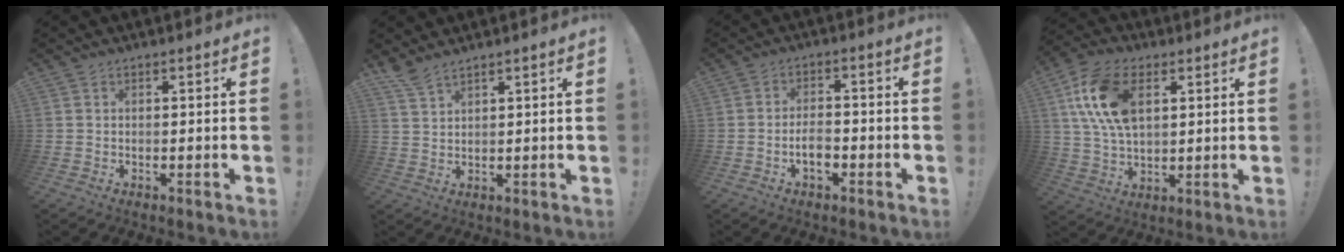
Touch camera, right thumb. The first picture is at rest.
{"total": 4.3, "force": [3.7, 0.6, 2.1], "torque": [-0.040, -0.024, 0.068]}
{"total": 5.4, "force": [-2.1, 2.6, 4.2], "torque": [-0.067, 0.004, -0.037]}
{"total": 16.8, "force": [5.3, 10.5, 12.0], "torque": [-0.250, 0.000, 0.099]}